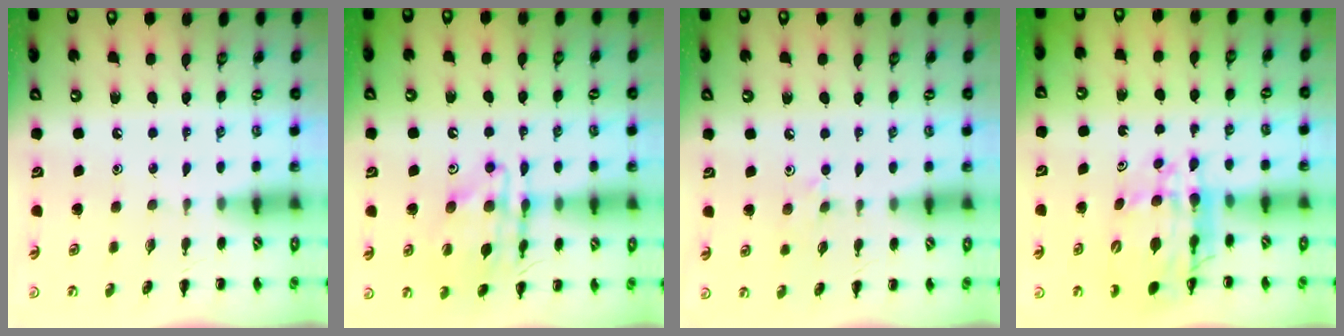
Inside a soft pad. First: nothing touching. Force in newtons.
{"total": 15.0, "press": 14.7, "slide": 3.1}
{"total": 5.2, "press": 5.0, "slide": 1.7}
{"total": 9.9, "press": 9.5, "slide": 2.6}